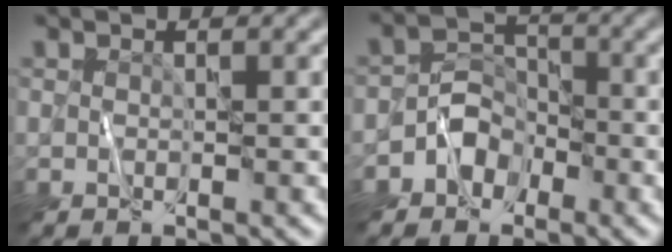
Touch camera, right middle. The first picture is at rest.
{"total": 2.9, "force": [-1.5, 2.3, 0.8], "torque": [-0.004, 0.005, -0.032]}